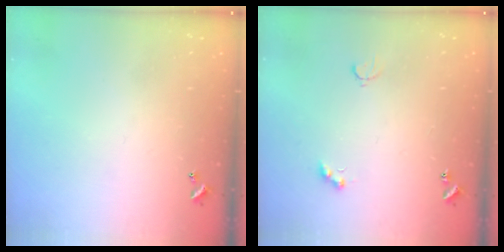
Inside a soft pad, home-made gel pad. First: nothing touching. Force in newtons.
{"total": 2.3, "press": 2.2, "slide": 0.6}